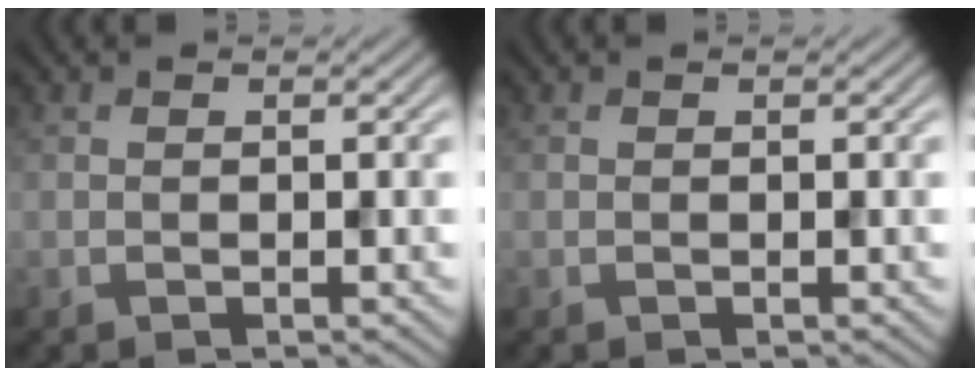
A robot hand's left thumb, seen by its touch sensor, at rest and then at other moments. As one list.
[{"total": 0.0}]